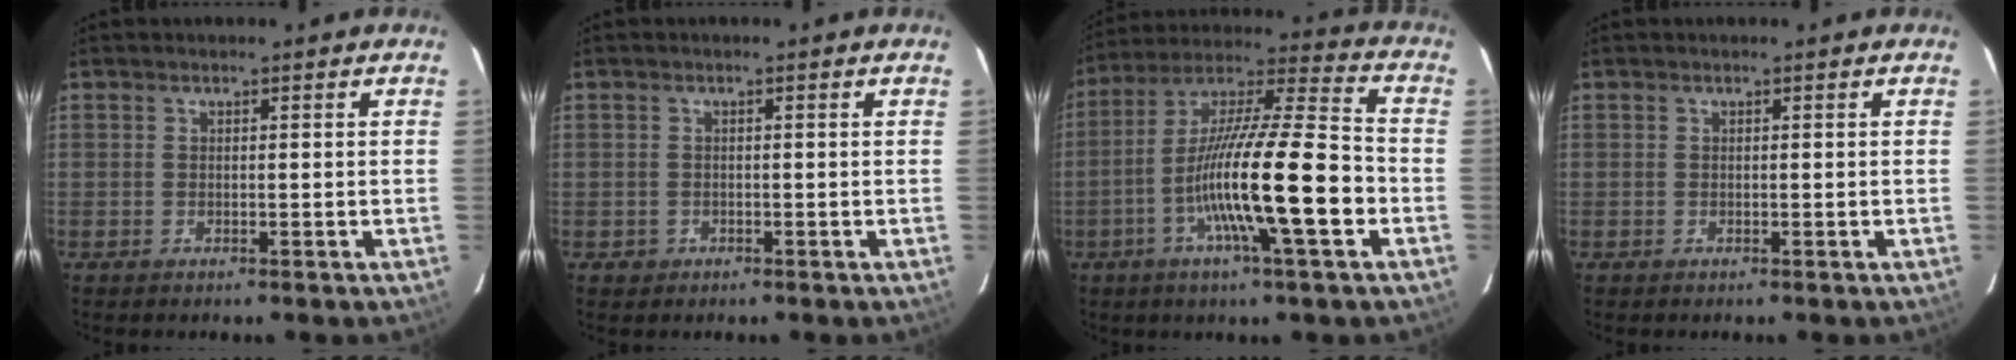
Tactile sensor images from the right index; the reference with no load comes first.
{"total": 1.3, "force": [-0.5, 1.2, -0.1], "torque": [0.002, 0.006, -0.005]}
{"total": 18.8, "force": [-5.3, 0.9, 18.0], "torque": [-0.323, -0.004, -0.096]}
{"total": 0.0}